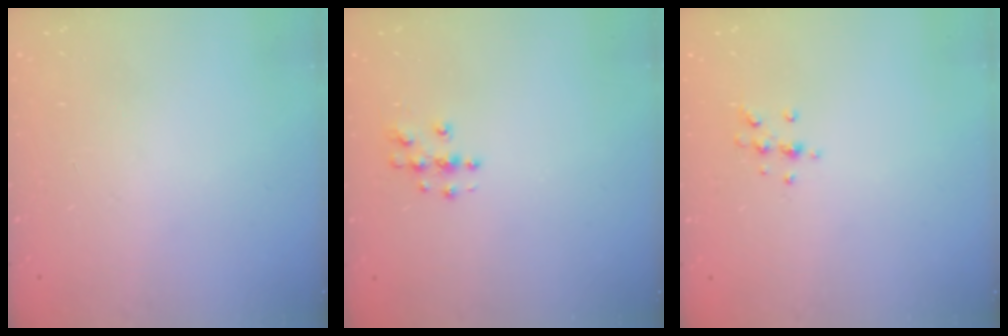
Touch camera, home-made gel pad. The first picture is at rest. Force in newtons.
{"total": 3.9, "press": 3.9, "slide": 0.3}
{"total": 6.0, "press": 5.6, "slide": 2.0}